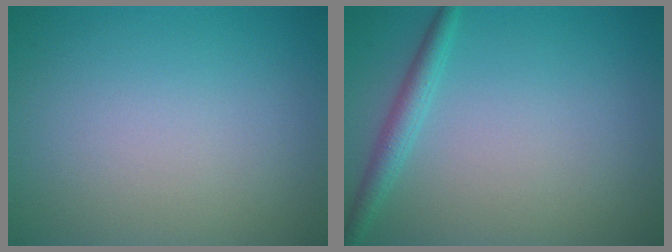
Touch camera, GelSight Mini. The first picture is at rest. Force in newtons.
{"total": 2.0, "press": 2.0, "slide": 0.1}